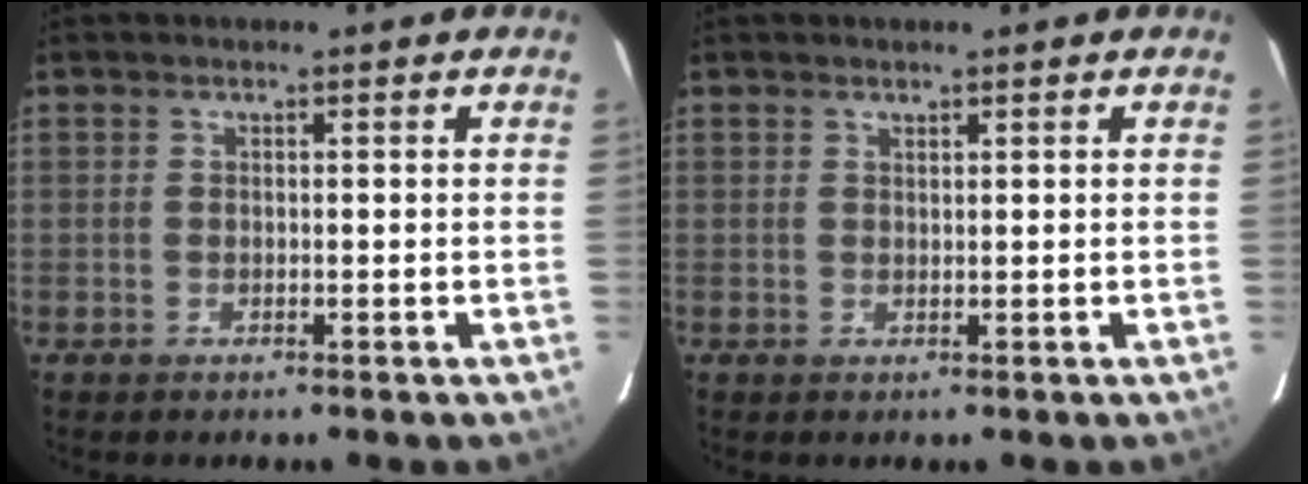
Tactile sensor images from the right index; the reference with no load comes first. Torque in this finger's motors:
{"motor_torque": [0.12, 0.08, -0.02, 0.00]}